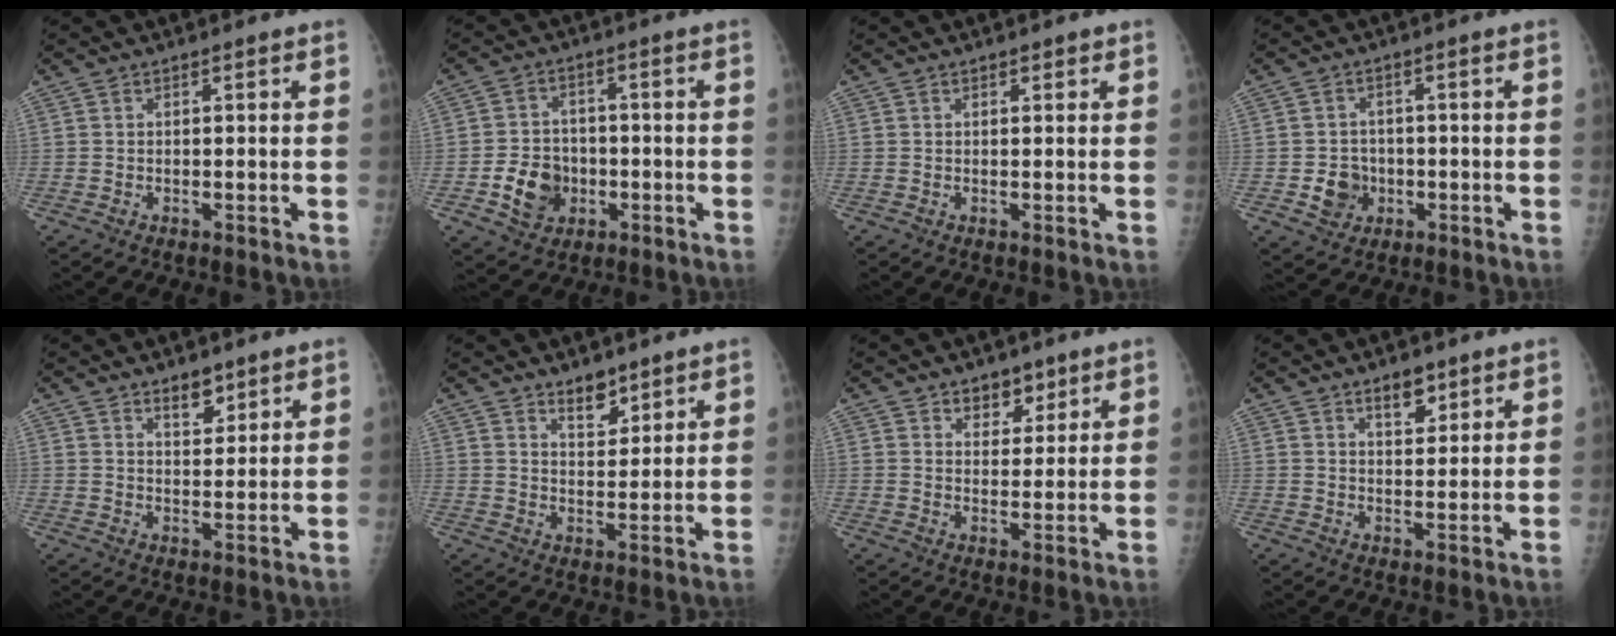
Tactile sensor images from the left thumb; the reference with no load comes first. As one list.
[{"total": 8.3, "force": [-2.4, 6.9, 4.0], "torque": [-0.045, 0.012, -0.039]}, {"total": 0.8, "force": [0.6, 0.5, 0.4], "torque": [0.002, -0.003, 0.005]}, {"total": 5.2, "force": [-1.2, 4.7, 1.9], "torque": [-0.009, 0.009, -0.016]}, {"total": 4.4, "force": [3.1, 2.2, 2.2], "torque": [-0.014, -0.022, 0.052]}, {"total": 5.2, "force": [3.9, 2.6, 2.3], "torque": [-0.015, -0.030, 0.067]}, {"total": 5.2, "force": [3.4, 3.4, 2.0], "torque": [0.001, -0.020, 0.053]}, {"total": 4.7, "force": [3.1, 2.4, 2.7], "torque": [-0.021, -0.020, 0.050]}]